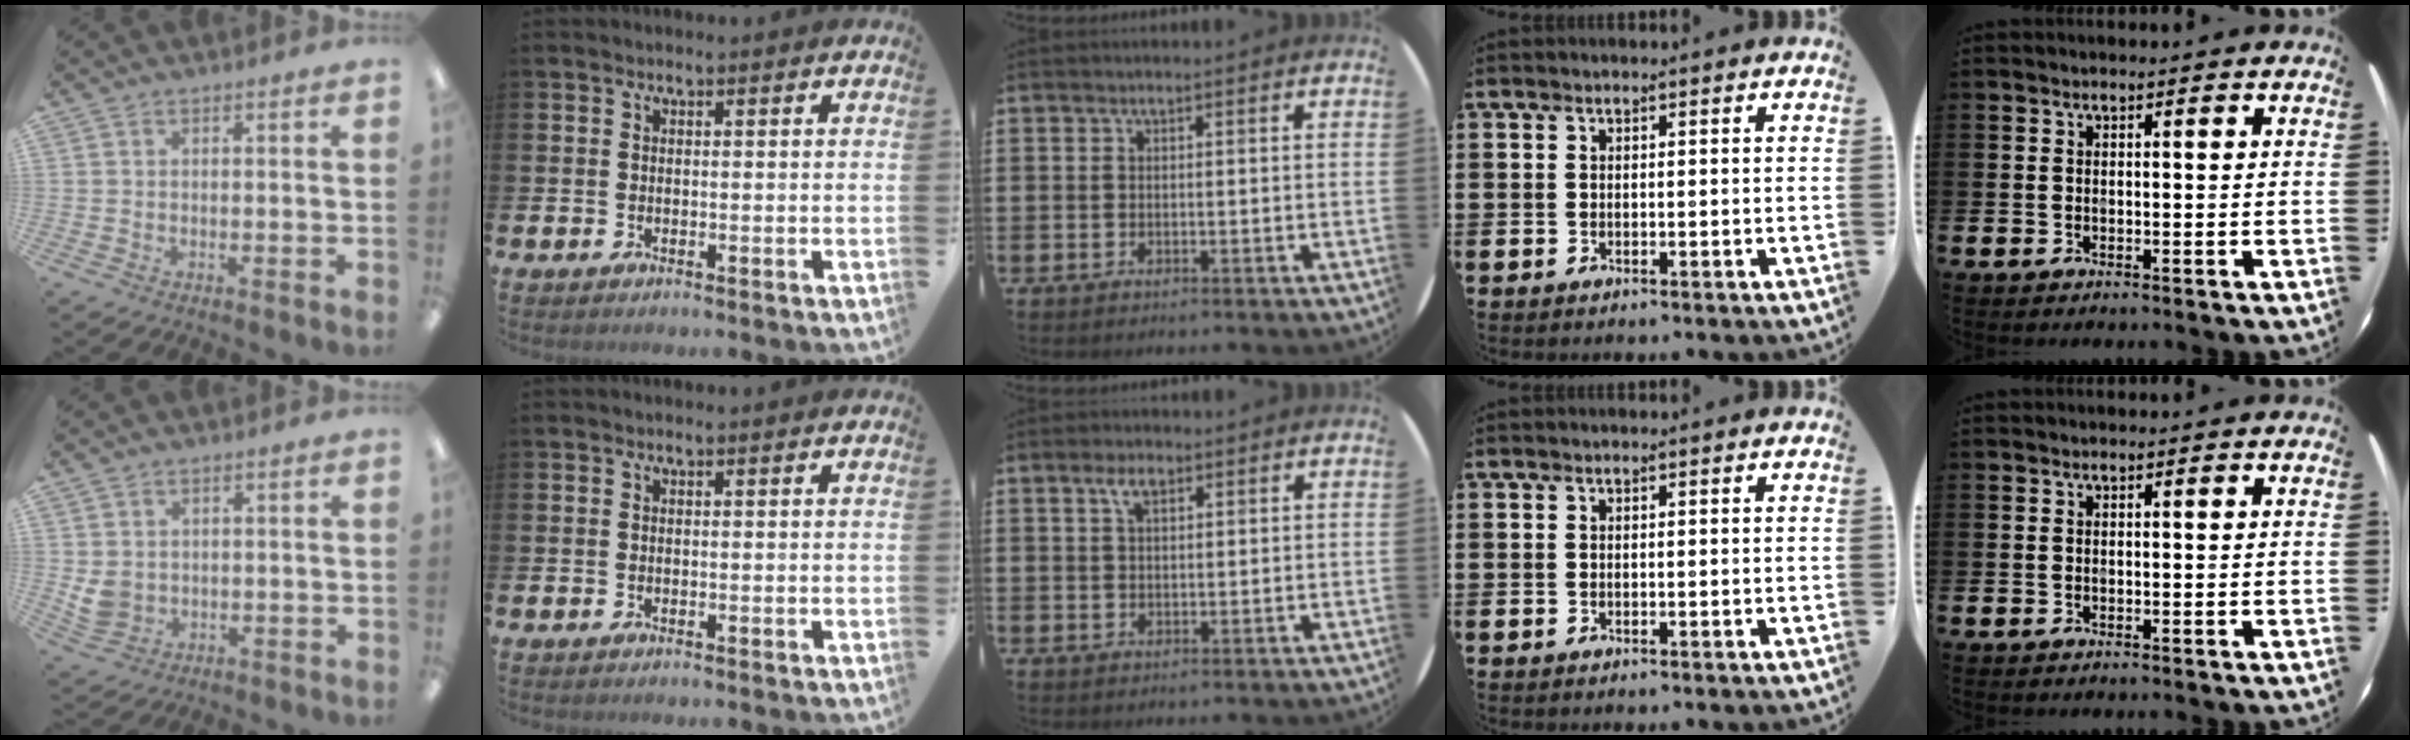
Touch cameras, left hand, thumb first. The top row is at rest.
{"thumb": {"total": 4.4, "force": [1.4, 3.7, 1.8], "torque": [-0.037, -0.003, 0.028]}, "middle": {"total": 2.8, "force": [1.8, 1.2, 1.8], "torque": [-0.033, 0.004, 0.029]}}